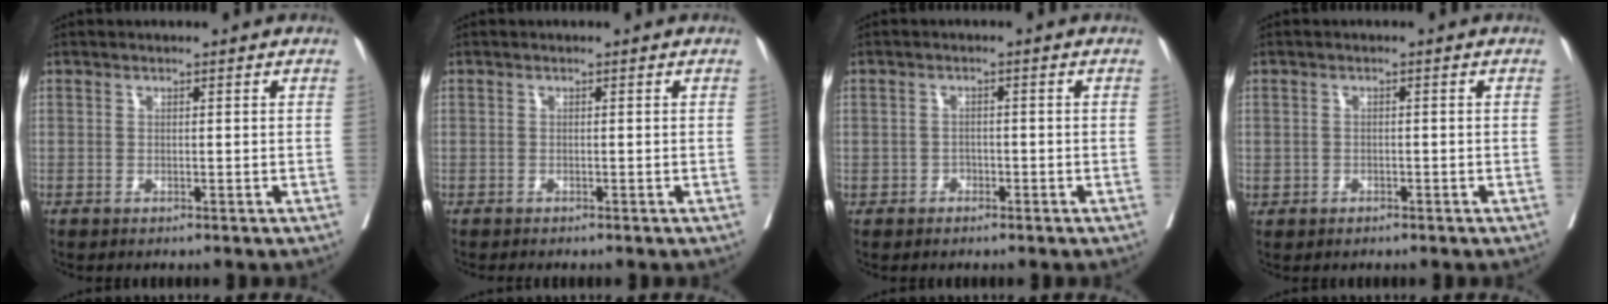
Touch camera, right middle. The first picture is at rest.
{"total": 0.8, "force": [-0.8, -0.1, 0.3], "torque": [0.002, 0.003, -0.013]}
{"total": 1.4, "force": [-0.8, 1.2, 0.2], "torque": [-0.003, 0.006, -0.013]}
{"total": 1.2, "force": [-0.4, 1.0, 0.3], "torque": [-0.006, 0.005, -0.003]}